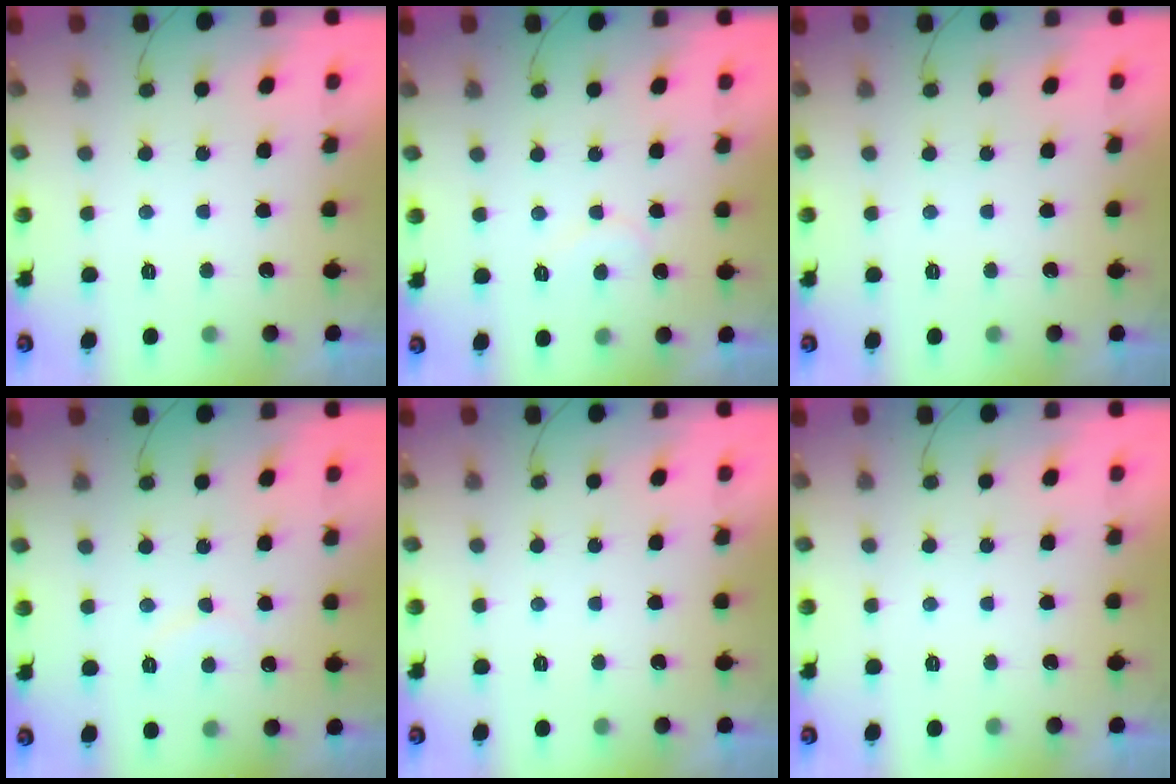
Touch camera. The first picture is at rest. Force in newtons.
{"total": 6.1, "press": 6.1, "slide": 0.5}
{"total": 0.0}
{"total": 5.3, "press": 5.3, "slide": 0.3}
{"total": 0.0}
{"total": 0.0}